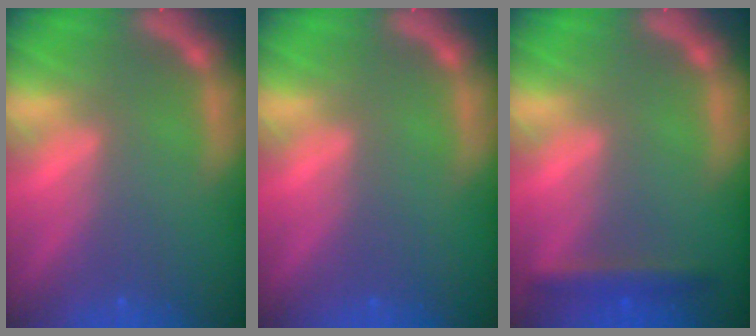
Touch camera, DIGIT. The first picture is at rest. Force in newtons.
{"total": 0.0}
{"total": 2.4}